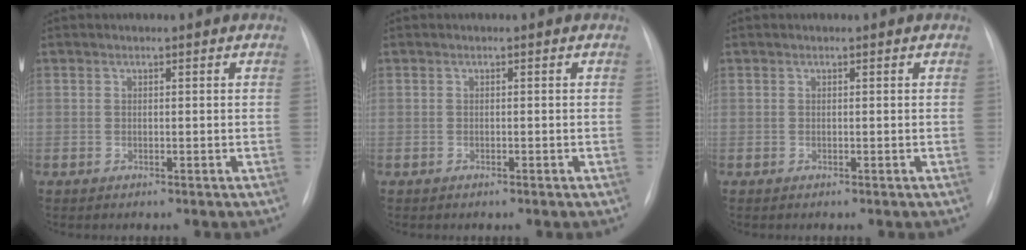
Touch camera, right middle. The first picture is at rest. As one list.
[{"total": 0.0}, {"total": 0.0}]